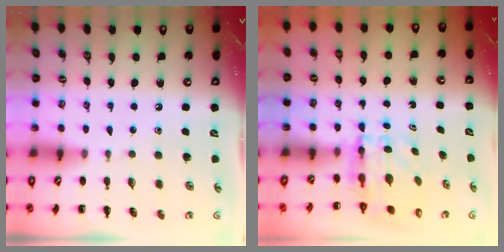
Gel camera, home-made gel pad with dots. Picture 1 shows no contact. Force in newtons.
{"total": 4.5, "press": 4.4, "slide": 0.6}